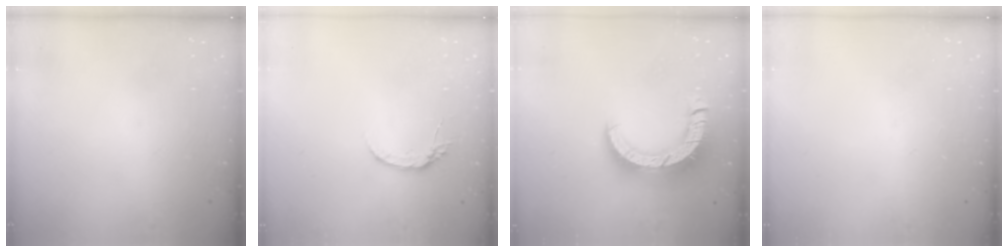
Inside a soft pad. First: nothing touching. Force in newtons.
{"total": 4.9, "press": 4.8, "slide": 0.7}
{"total": 13.5, "press": 13.4, "slide": 1.5}
{"total": 0.0}